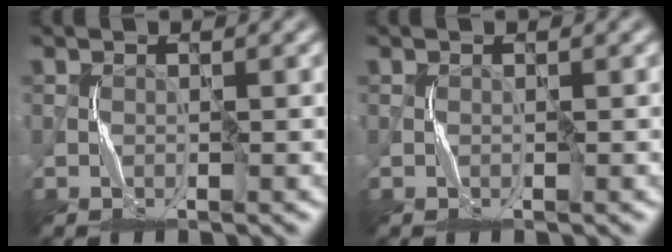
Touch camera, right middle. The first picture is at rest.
{"total": 0.0}